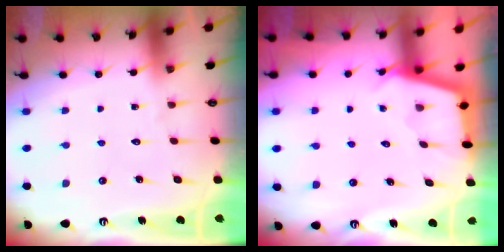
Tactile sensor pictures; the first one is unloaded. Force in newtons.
{"total": 2.4, "press": 2.4, "slide": 0.2}